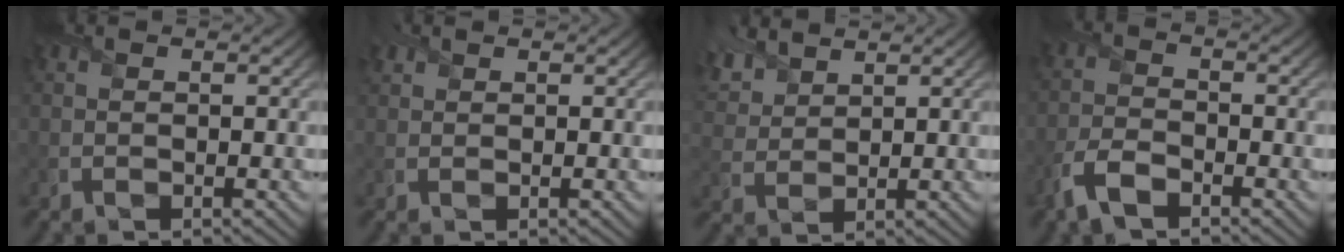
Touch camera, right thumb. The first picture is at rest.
{"total": 1.0, "force": [0.9, 0.5, 0.1], "torque": [-0.006, 0.004, 0.022]}
{"total": 6.0, "force": [4.5, 2.7, 3.0], "torque": [-0.090, 0.017, 0.093]}
{"total": 4.8, "force": [-3.3, 2.2, 2.9], "torque": [-0.067, -0.009, -0.077]}